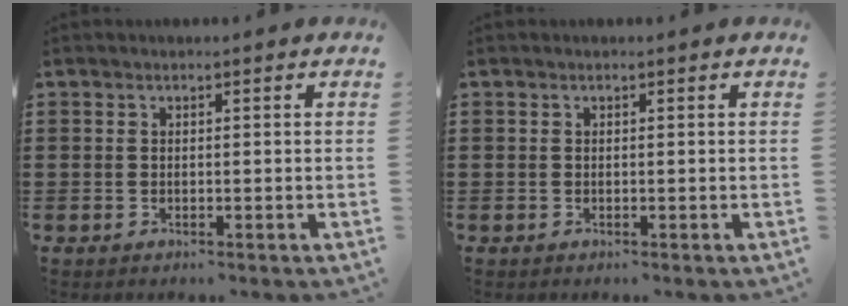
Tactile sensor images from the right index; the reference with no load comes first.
{"total": 0.0}